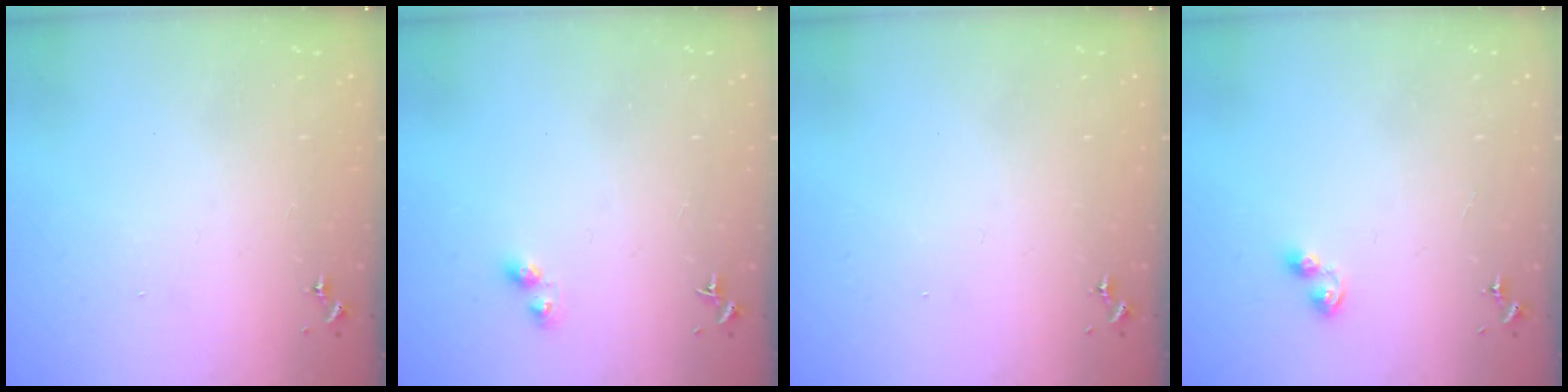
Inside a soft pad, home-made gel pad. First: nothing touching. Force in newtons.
{"total": 4.1, "press": 4.1, "slide": 0.3}
{"total": 0.0}
{"total": 4.5, "press": 4.4, "slide": 0.4}